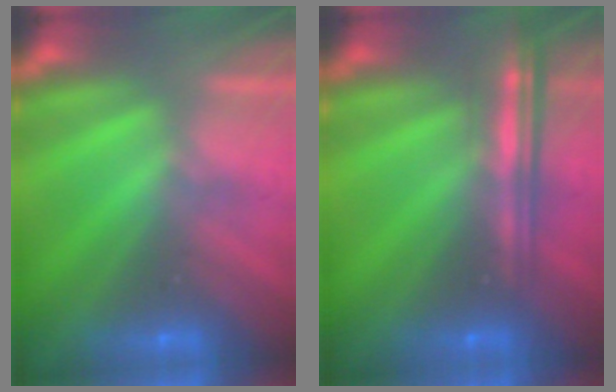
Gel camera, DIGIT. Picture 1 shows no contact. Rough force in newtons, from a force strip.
{"total": 9.3}